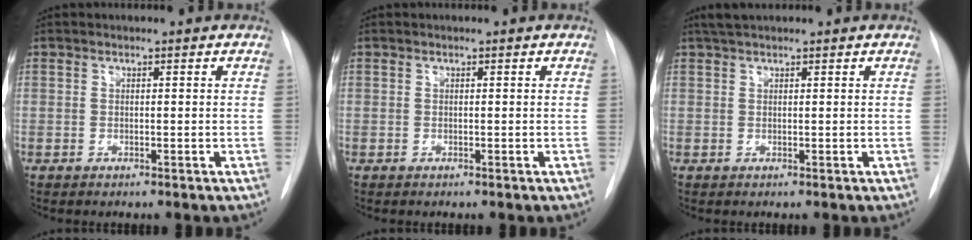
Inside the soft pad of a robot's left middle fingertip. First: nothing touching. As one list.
[{"total": 0.0}, {"total": 2.3, "force": [2.0, 0.4, 1.1], "torque": [-0.023, 0.020, 0.036]}]